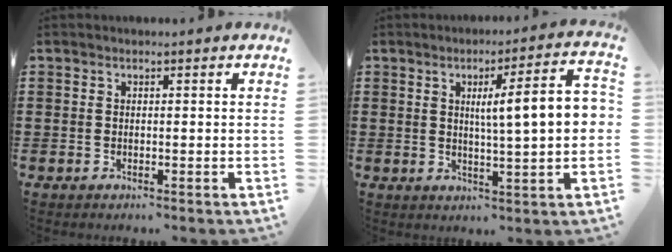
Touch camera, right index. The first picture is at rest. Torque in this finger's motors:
{"motor_torque": [1.61, -0.53, 0.36, 0.20]}